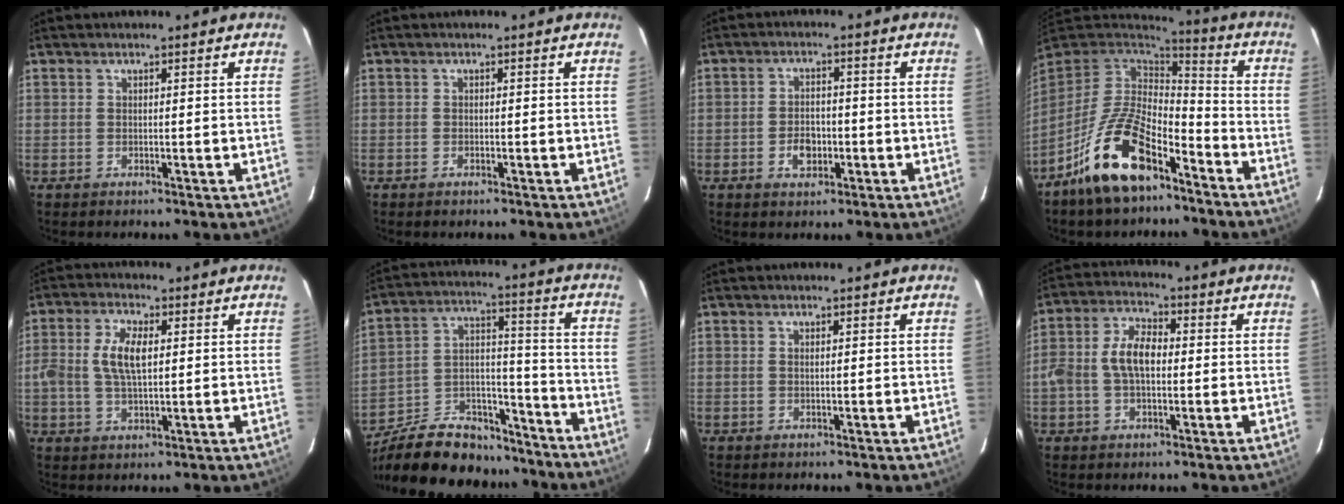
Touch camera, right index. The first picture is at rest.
{"total": 0.6, "force": [-0.5, 0.3, 0.2], "torque": [-0.006, 0.000, -0.011]}
{"total": 4.5, "force": [-1.6, 3.1, 2.8], "torque": [-0.052, 0.006, -0.022]}
{"total": 17.1, "force": [-10.6, 7.4, 11.2], "torque": [-0.228, -0.004, -0.189]}
{"total": 7.0, "force": [0.9, 3.2, 6.2], "torque": [-0.119, 0.008, 0.017]}
{"total": 23.8, "force": [-18.5, 10.6, 10.4], "torque": [-0.214, 0.035, -0.276]}
{"total": 0.0}
{"total": 8.2, "force": [-0.4, 4.9, 6.6], "torque": [-0.132, 0.019, -0.009]}